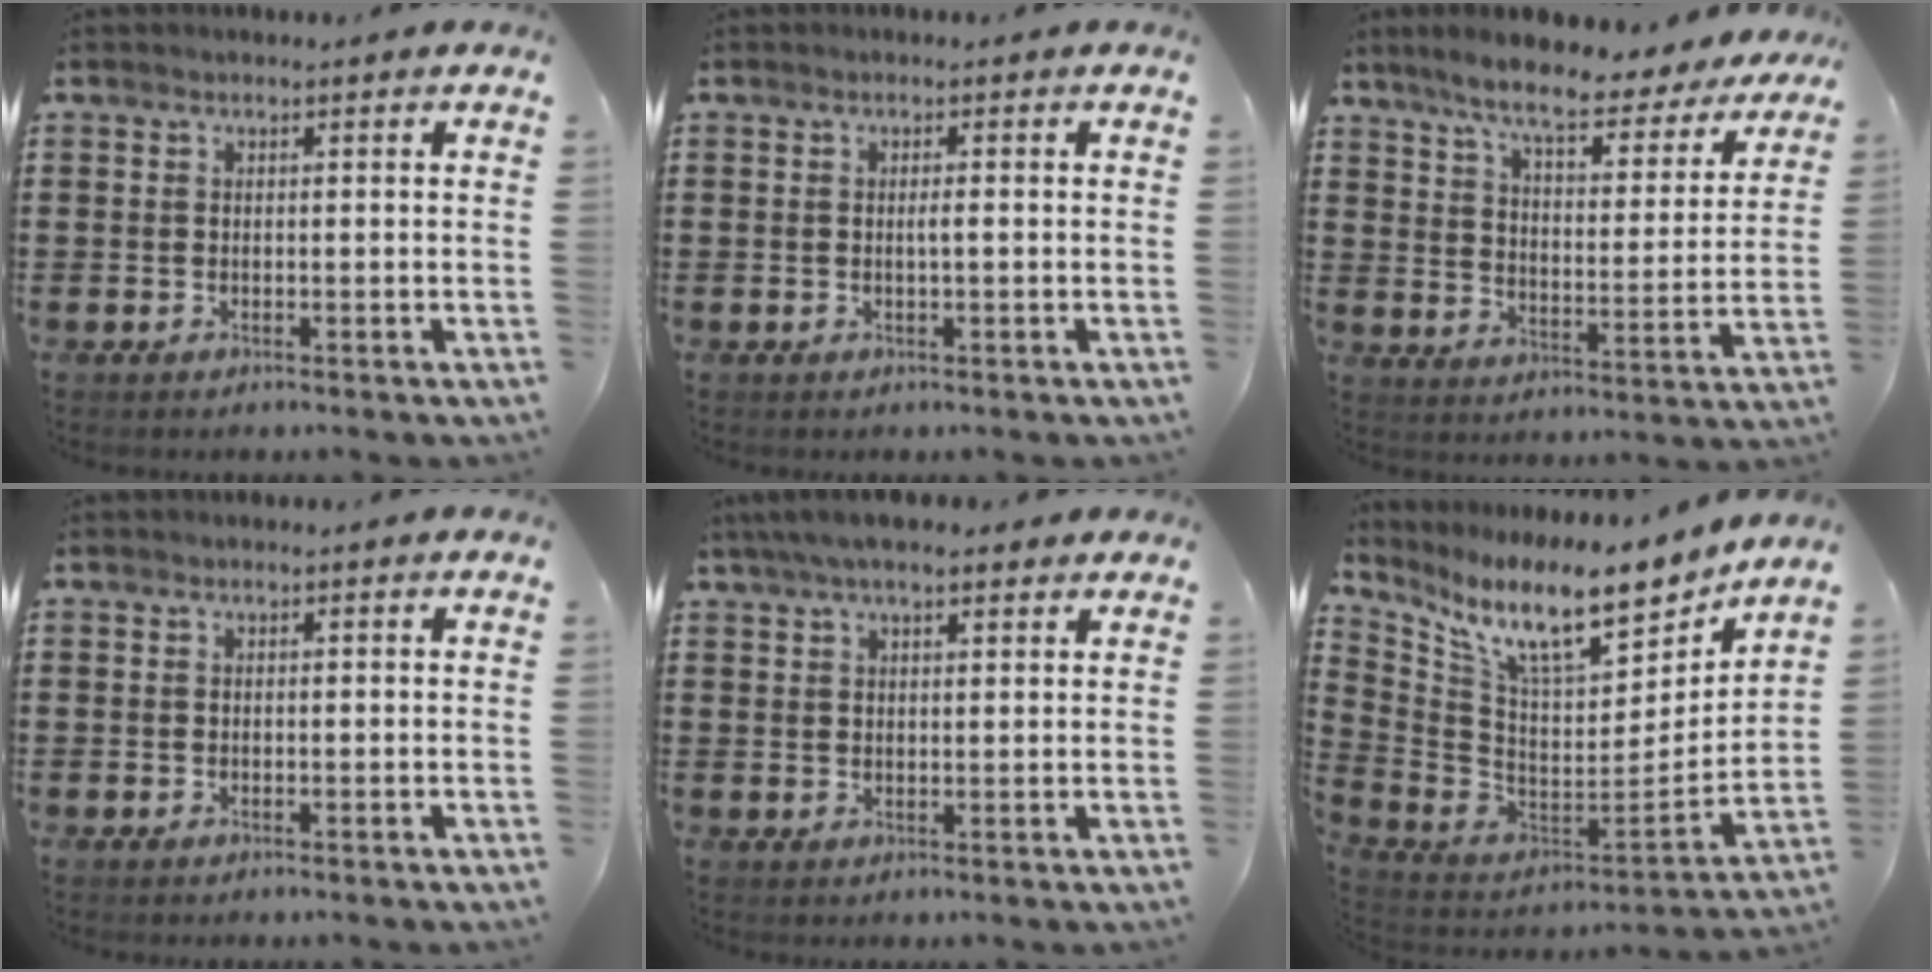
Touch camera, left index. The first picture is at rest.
{"total": 0.9, "force": [-0.1, 0.0, 0.9], "torque": [-0.017, -0.003, -0.002]}
{"total": 8.1, "force": [6.8, 0.7, 4.4], "torque": [-0.102, -0.036, 0.112]}
{"total": 0.0}
{"total": 5.1, "force": [3.8, 1.4, 3.0], "torque": [-0.068, 0.005, 0.069]}
{"total": 12.6, "force": [9.1, 2.5, 8.4], "torque": [-0.177, -0.067, 0.151]}